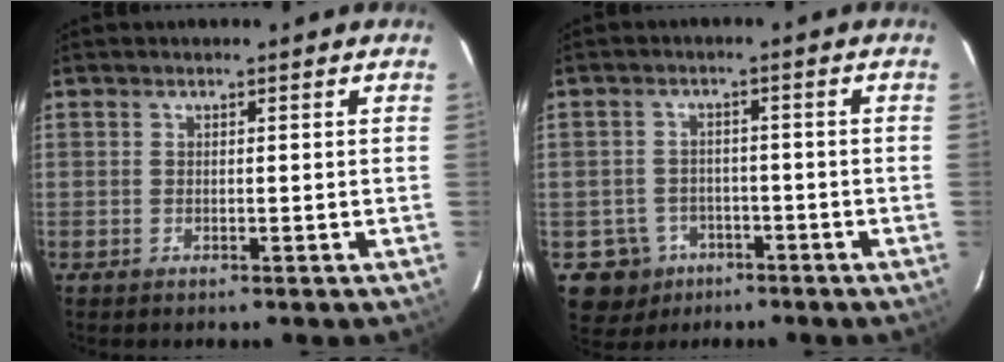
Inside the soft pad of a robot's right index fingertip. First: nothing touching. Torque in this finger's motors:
{"motor_torque": [-0.21, -0.06, -0.73, -0.21]}